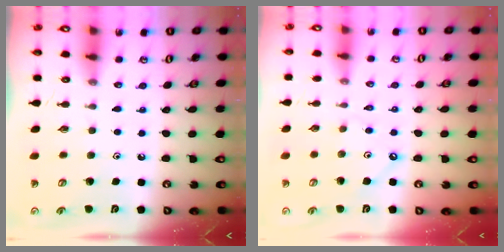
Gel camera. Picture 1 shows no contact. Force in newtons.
{"total": 2.0, "press": 2.0, "slide": 0.2}